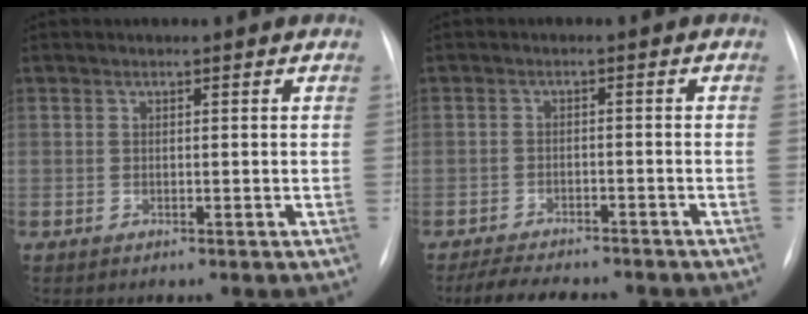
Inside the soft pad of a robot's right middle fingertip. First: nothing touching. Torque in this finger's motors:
{"motor_torque": [0.57, -0.75, -0.02, 0.00]}